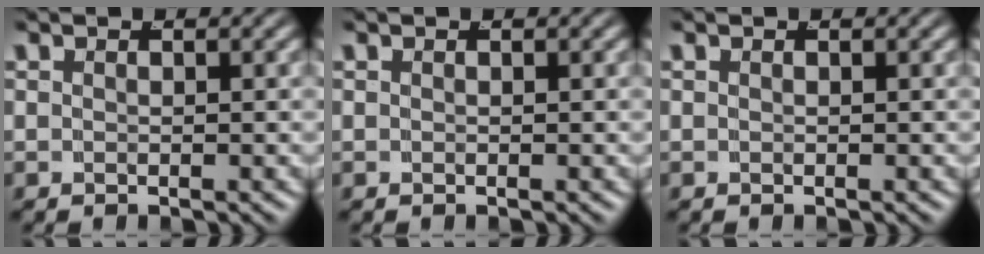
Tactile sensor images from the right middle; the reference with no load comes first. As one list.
[{"total": 0.0}, {"total": 0.0}]